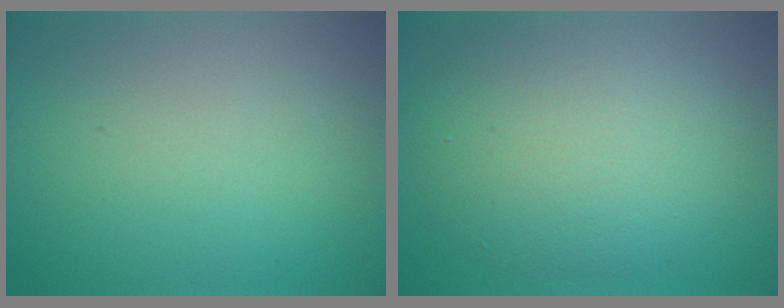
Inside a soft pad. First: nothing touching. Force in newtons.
{"total": 6.8, "press": 6.8, "slide": 0.7}